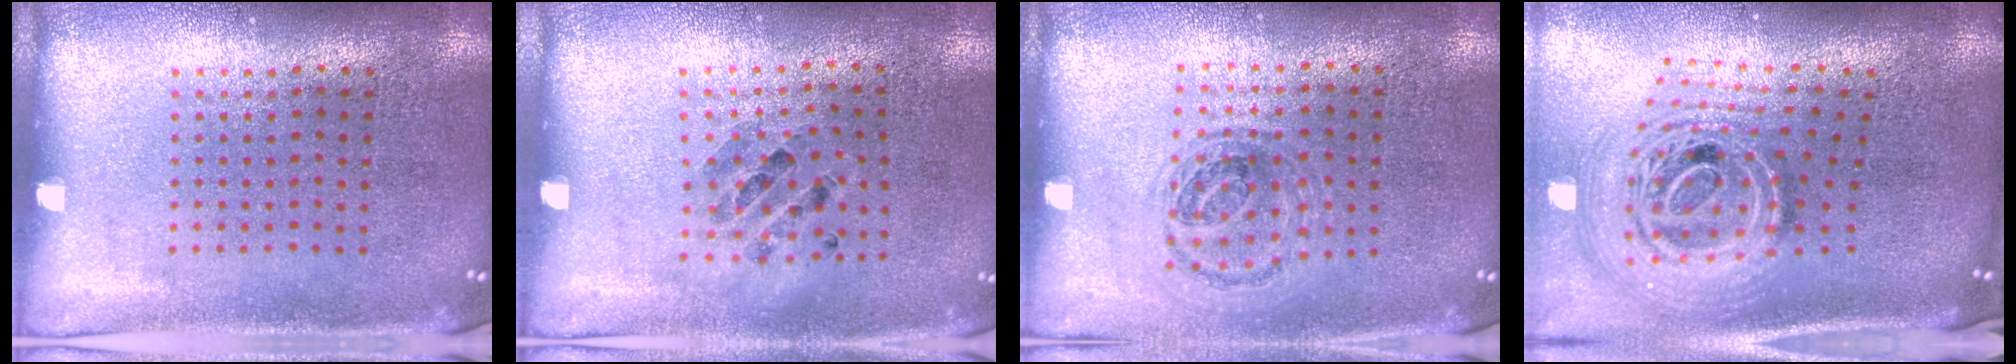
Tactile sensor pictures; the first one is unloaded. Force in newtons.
{"total": 0.9, "press": 0.8, "slide": 0.2}
{"total": 1.1, "press": 1.0, "slide": 0.5}
{"total": 2.9, "press": 2.0, "slide": 2.2}